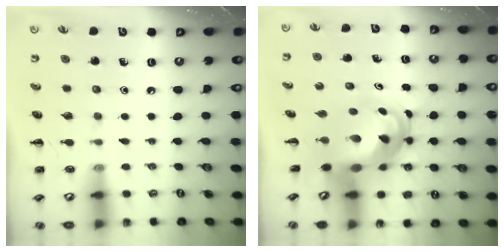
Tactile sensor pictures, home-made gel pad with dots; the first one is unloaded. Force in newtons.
{"total": 7.4, "press": 7.1, "slide": 2.2}